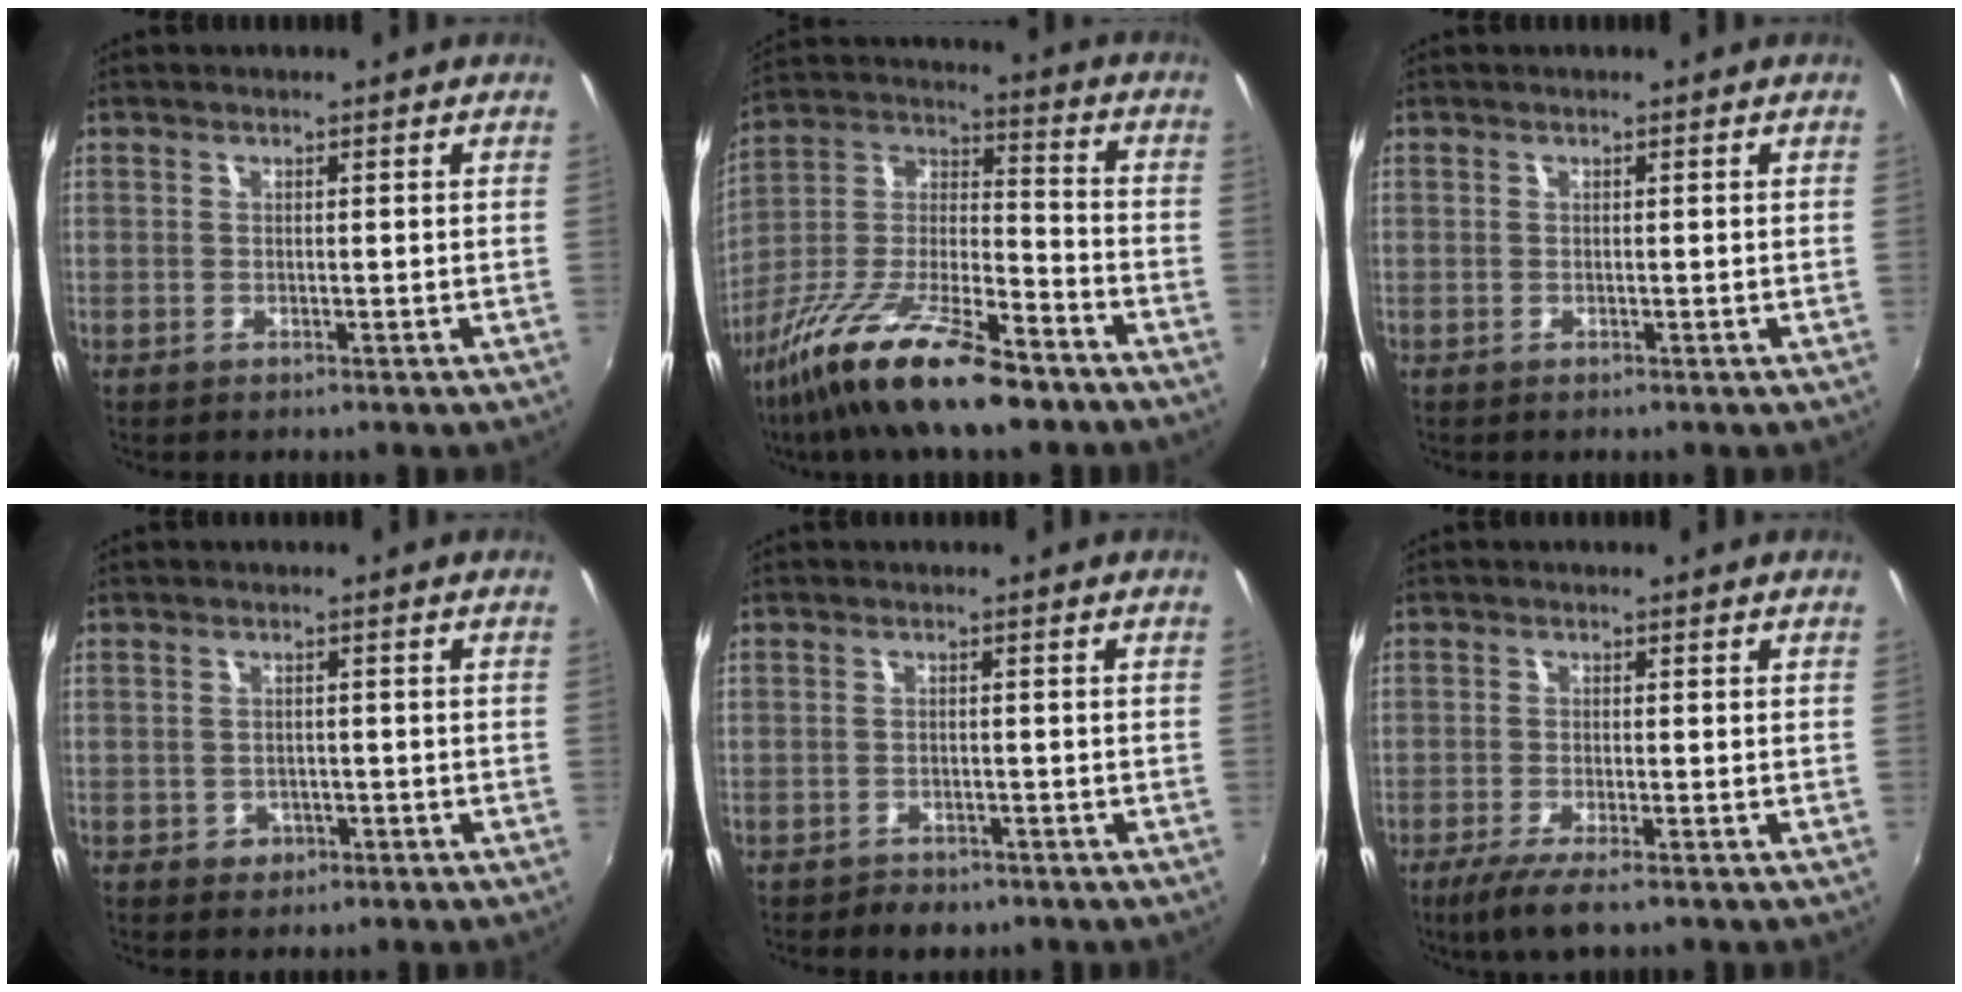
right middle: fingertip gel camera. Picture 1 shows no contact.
{"total": 19.7, "force": [-13.5, 5.2, 13.4], "torque": [-0.263, -0.013, -0.242]}
{"total": 0.0}
{"total": 2.8, "force": [-0.9, 2.5, 0.9], "torque": [-0.021, 0.001, -0.008]}
{"total": 3.5, "force": [-2.6, 2.1, 1.0], "torque": [-0.032, -0.009, -0.037]}
{"total": 5.4, "force": [-3.5, 0.7, 4.0], "torque": [-0.093, -0.023, -0.064]}